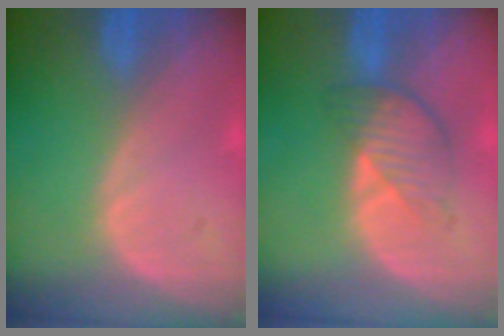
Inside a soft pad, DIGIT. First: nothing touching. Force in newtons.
{"total": 4.6, "press": 4.2, "slide": 2.0}